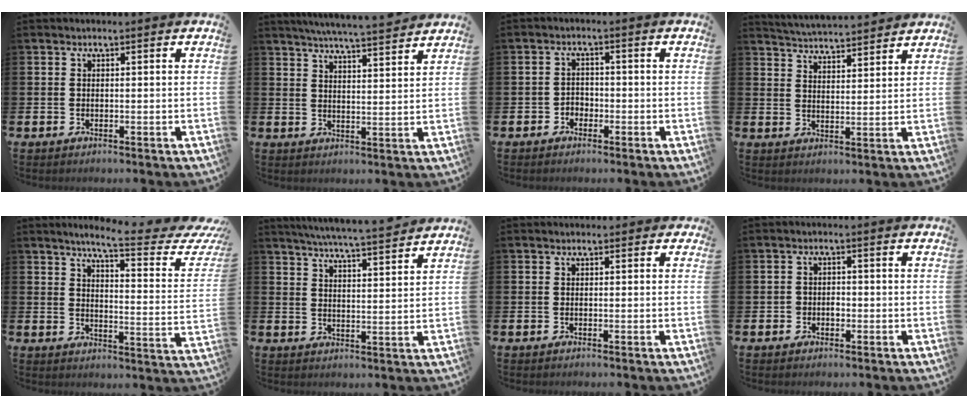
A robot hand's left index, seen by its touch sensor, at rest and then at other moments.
{"total": 5.7, "force": [5.5, -0.5, 1.1], "torque": [-0.035, -0.034, 0.097]}
{"total": 1.9, "force": [-1.3, 1.4, 0.2], "torque": [-0.014, 0.007, -0.028]}
{"total": 4.6, "force": [4.6, 0.0, -0.2], "torque": [-0.017, -0.030, 0.082]}
{"total": 6.8, "force": [5.4, 0.6, 4.1], "torque": [-0.073, -0.043, 0.077]}
{"total": 5.9, "force": [5.7, -0.5, 1.2], "torque": [-0.039, -0.040, 0.100]}
{"total": 0.6, "force": [-0.1, 0.5, 0.2], "torque": [-0.004, 0.008, -0.004]}
{"total": 1.6, "force": [-0.6, 1.4, 0.6], "torque": [-0.002, 0.000, -0.018]}